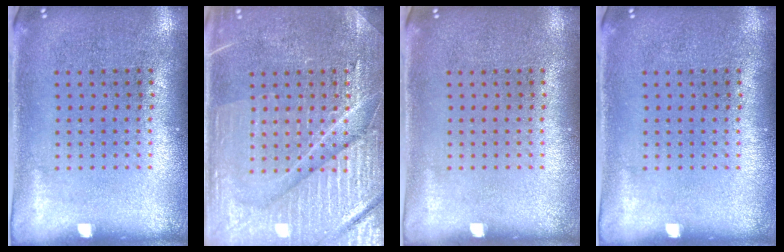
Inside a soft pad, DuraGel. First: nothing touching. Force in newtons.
{"total": 4.4, "press": 4.3, "slide": 0.6}
{"total": 0.0}
{"total": 0.0}